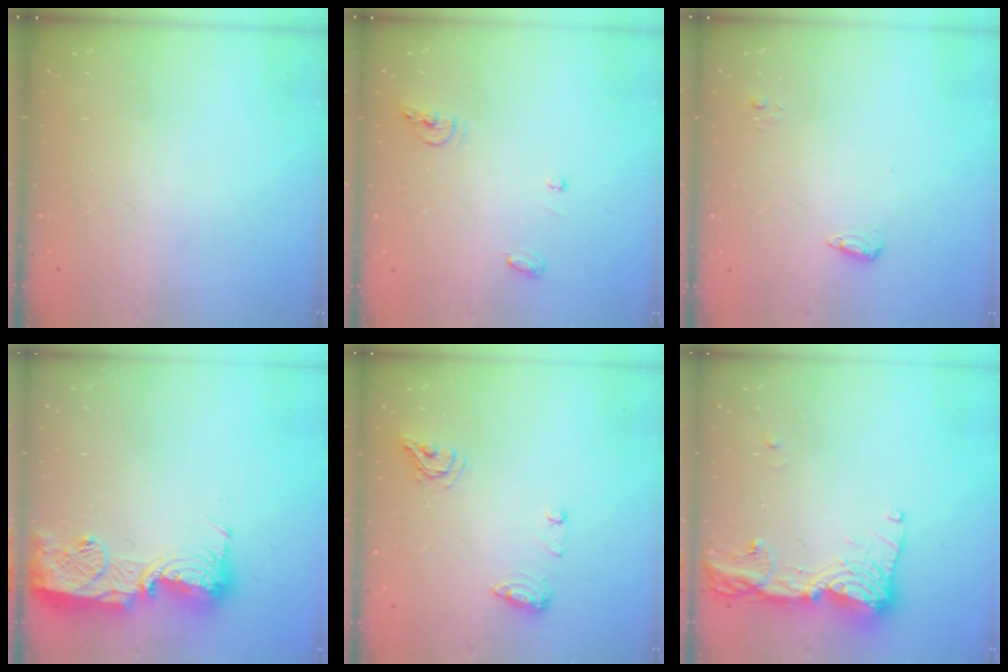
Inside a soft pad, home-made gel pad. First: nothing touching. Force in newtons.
{"total": 6.0, "press": 6.0, "slide": 0.2}
{"total": 5.2, "press": 5.1, "slide": 1.0}
{"total": 15.2, "press": 15.1, "slide": 1.2}
{"total": 8.8, "press": 8.8, "slide": 0.5}
{"total": 14.5, "press": 14.4, "slide": 1.7}